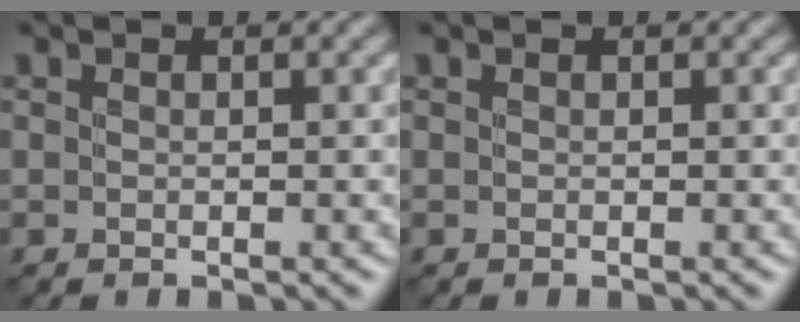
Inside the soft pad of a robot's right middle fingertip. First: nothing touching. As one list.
[{"total": 0.0}]